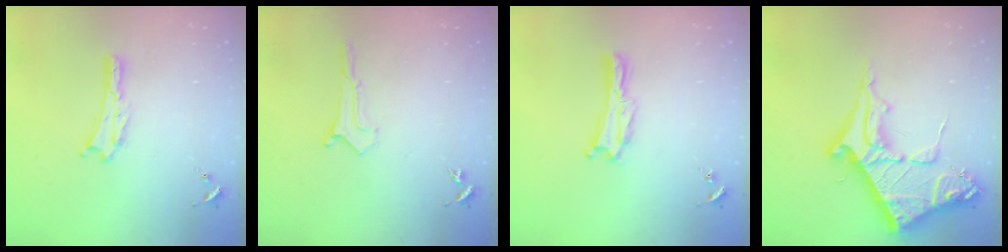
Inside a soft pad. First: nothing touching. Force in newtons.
{"total": 0.0}
{"total": 0.0}
{"total": 10.6, "press": 10.6, "slide": 1.2}